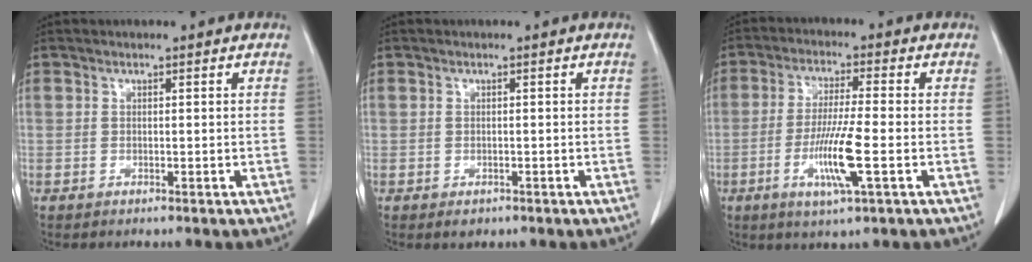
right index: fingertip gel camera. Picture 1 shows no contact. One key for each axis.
{"total": 1.3, "fx": -0.7, "fy": 0.9, "fz": 0.5, "tx": -0.005, "ty": 0.002, "tz": -0.004}
{"total": 8.8, "fx": -2.6, "fy": -0.1, "fz": 8.4, "tx": -0.163, "ty": -0.014, "tz": -0.051}